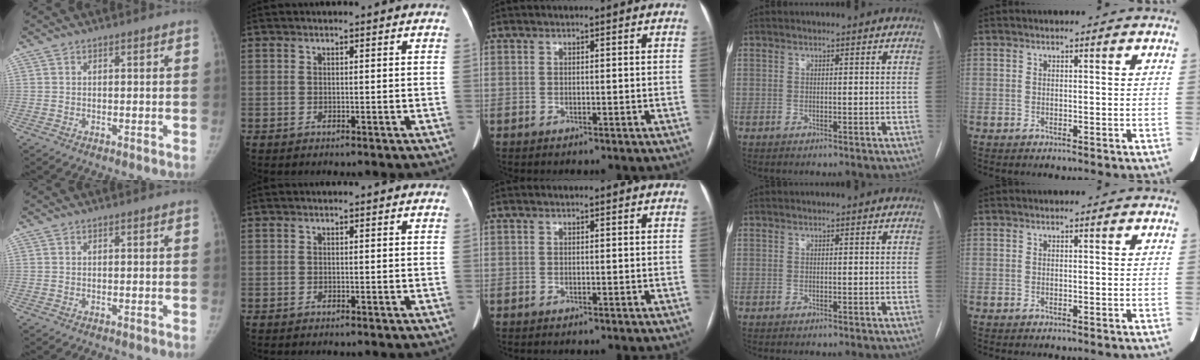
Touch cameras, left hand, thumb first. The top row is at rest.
{}